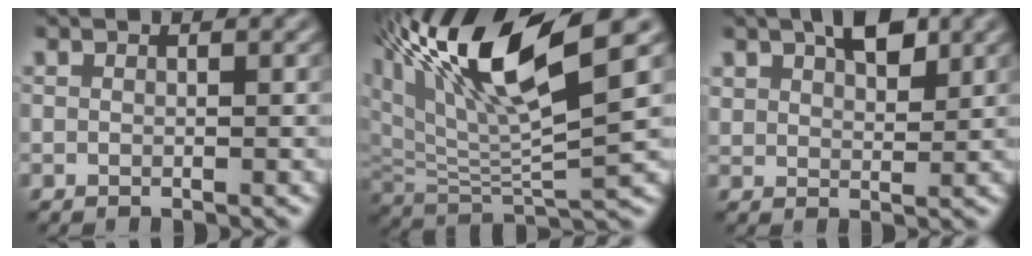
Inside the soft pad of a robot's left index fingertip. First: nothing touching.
{"total": 12.4, "force": [5.5, 3.3, 10.5], "torque": [-0.202, 0.013, 0.103]}
{"total": 3.9, "force": [2.0, 2.2, 2.5], "torque": [-0.045, 0.004, 0.036]}